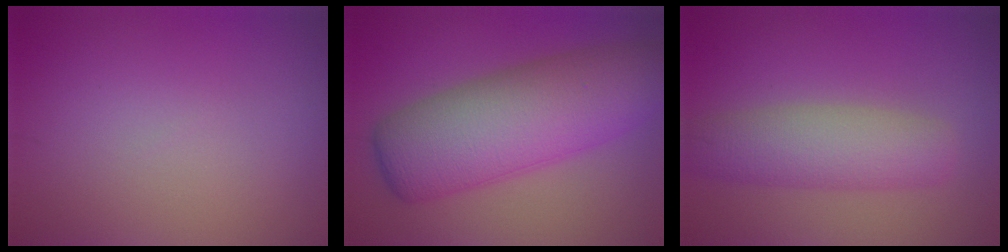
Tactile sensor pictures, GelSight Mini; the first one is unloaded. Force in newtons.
{"total": 10.2, "press": 10.2, "slide": 0.2}
{"total": 5.2, "press": 5.2, "slide": 0.2}